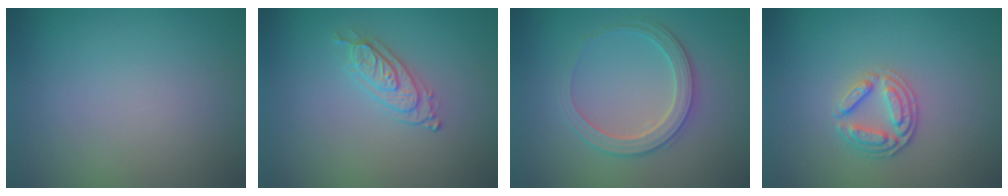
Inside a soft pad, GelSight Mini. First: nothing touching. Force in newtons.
{"total": 2.2, "press": 2.0, "slide": 0.7}
{"total": 2.9, "press": 2.9, "slide": 0.3}
{"total": 2.6, "press": 2.5, "slide": 0.8}